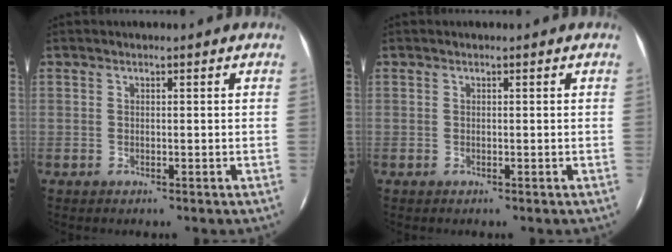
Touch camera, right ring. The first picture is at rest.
{"total": 0.0}